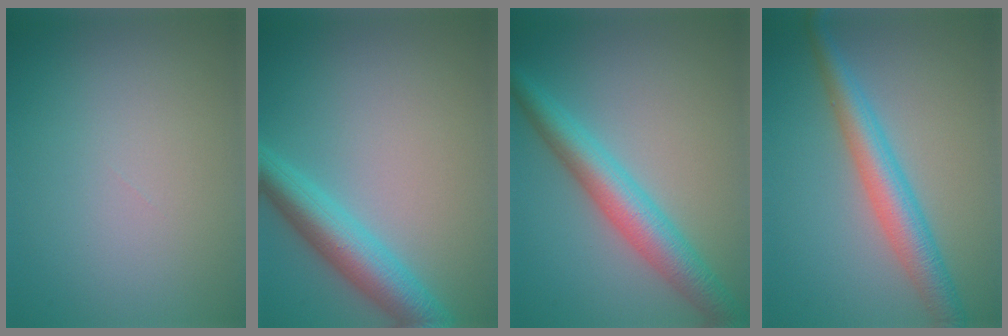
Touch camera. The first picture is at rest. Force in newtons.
{"total": 5.3, "press": 5.3, "slide": 0.2}
{"total": 5.5, "press": 5.5, "slide": 0.1}
{"total": 4.7, "press": 4.7, "slide": 0.0}